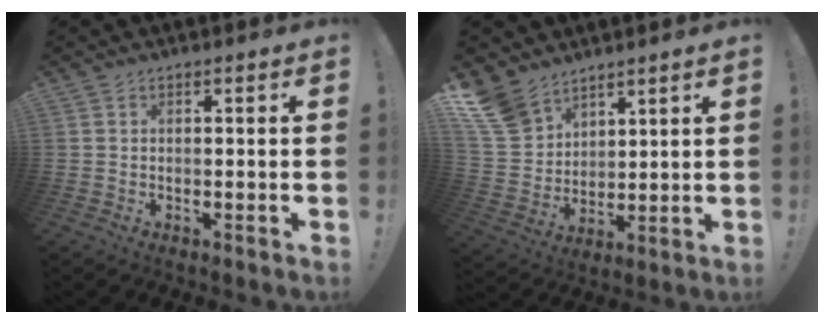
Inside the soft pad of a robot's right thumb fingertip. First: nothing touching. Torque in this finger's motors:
{"motor_torque": [0.18, 0.46, 0.93, 0.92, 0.09]}